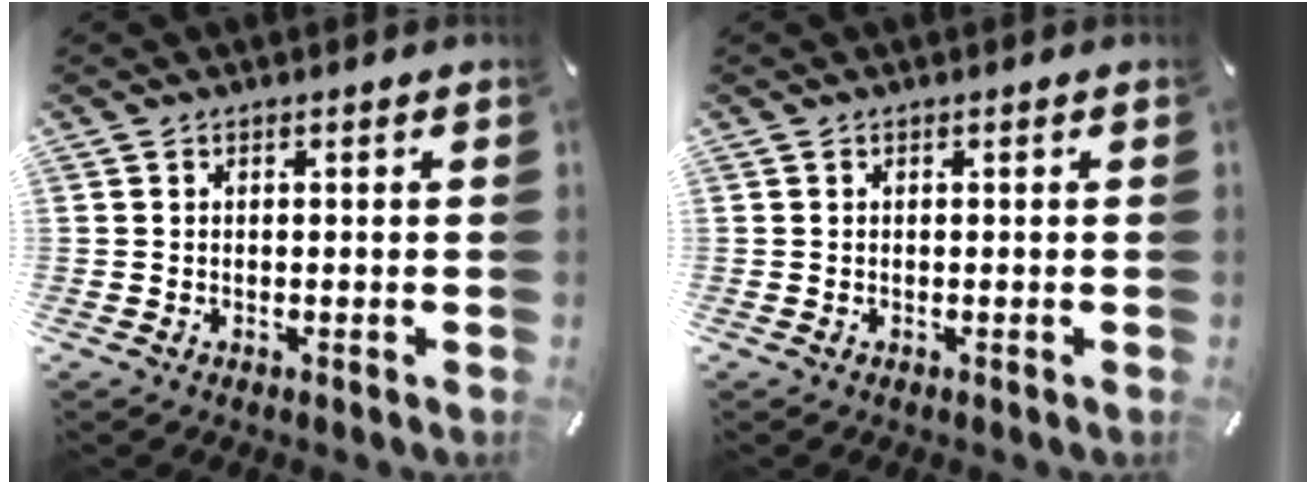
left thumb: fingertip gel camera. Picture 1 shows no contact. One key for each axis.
{"total": 0.0}